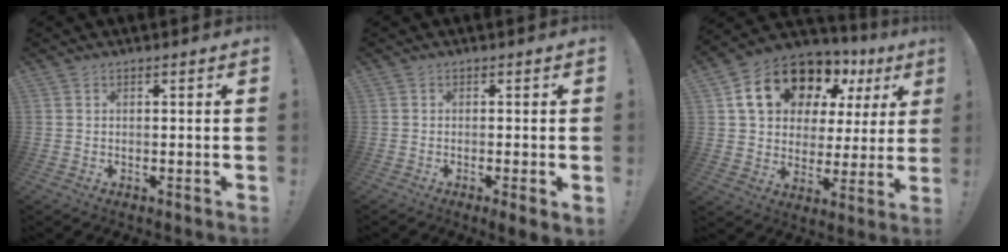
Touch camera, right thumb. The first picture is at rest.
{"total": 2.4, "force": [-0.6, -0.1, 2.3], "torque": [-0.040, -0.002, -0.006]}
{"total": 17.9, "force": [10.5, 11.3, 9.0], "torque": [-0.139, -0.057, 0.204]}